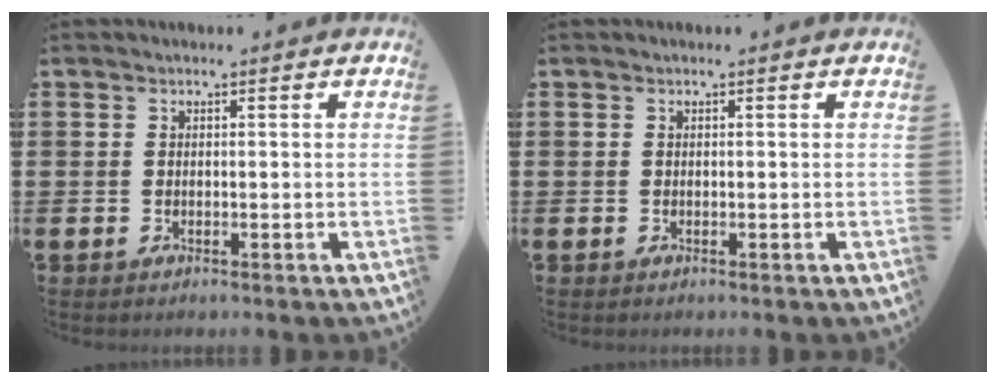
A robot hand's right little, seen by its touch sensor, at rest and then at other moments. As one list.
[{"total": 0.0}]